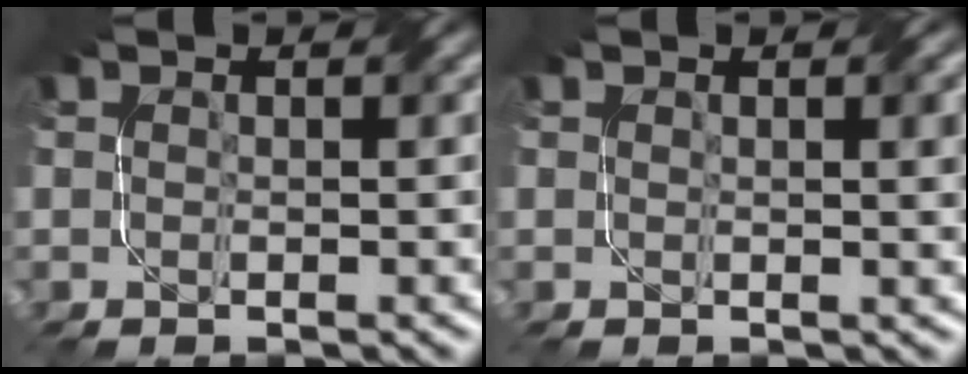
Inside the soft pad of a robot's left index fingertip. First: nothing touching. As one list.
[{"total": 2.7, "force": [0.8, 0.8, 2.4], "torque": [-0.023, 0.005, 0.011]}]